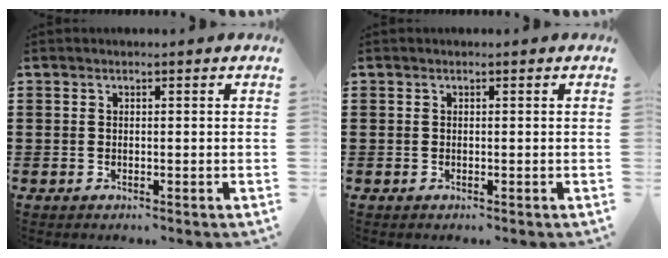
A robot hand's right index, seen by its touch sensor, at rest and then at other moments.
{"total": 0.0}